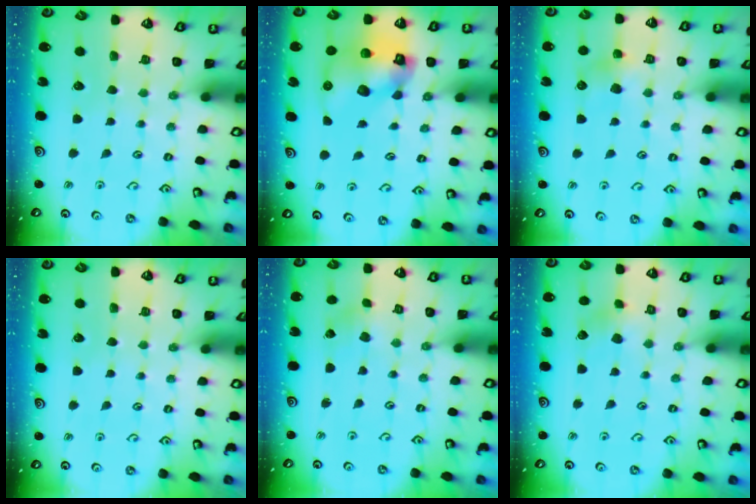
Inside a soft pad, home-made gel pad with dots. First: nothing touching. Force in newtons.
{"total": 12.5, "press": 12.4, "slide": 1.9}
{"total": 6.3, "press": 6.3, "slide": 0.7}
{"total": 0.0}
{"total": 0.0}
{"total": 3.4, "press": 3.4, "slide": 0.4}